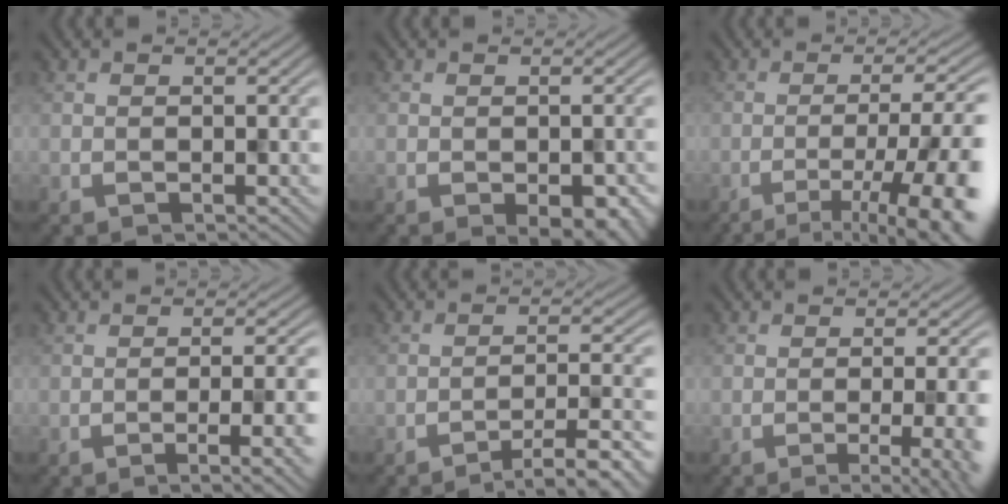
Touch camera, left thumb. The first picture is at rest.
{"total": 4.9, "force": [-2.5, 2.5, 3.4], "torque": [-0.023, 0.001, -0.009]}
{"total": 12.4, "force": [-5.6, 3.2, 10.6], "torque": [-0.126, 0.004, -0.074]}
{"total": 7.1, "force": [-3.0, 1.7, 6.2], "torque": [-0.075, 0.000, -0.034]}
{"total": 6.3, "force": [-4.6, 1.0, 4.1], "torque": [-0.068, 0.012, -0.064]}
{"total": 11.0, "force": [-3.2, 4.2, 9.7], "torque": [-0.074, 0.007, -0.030]}